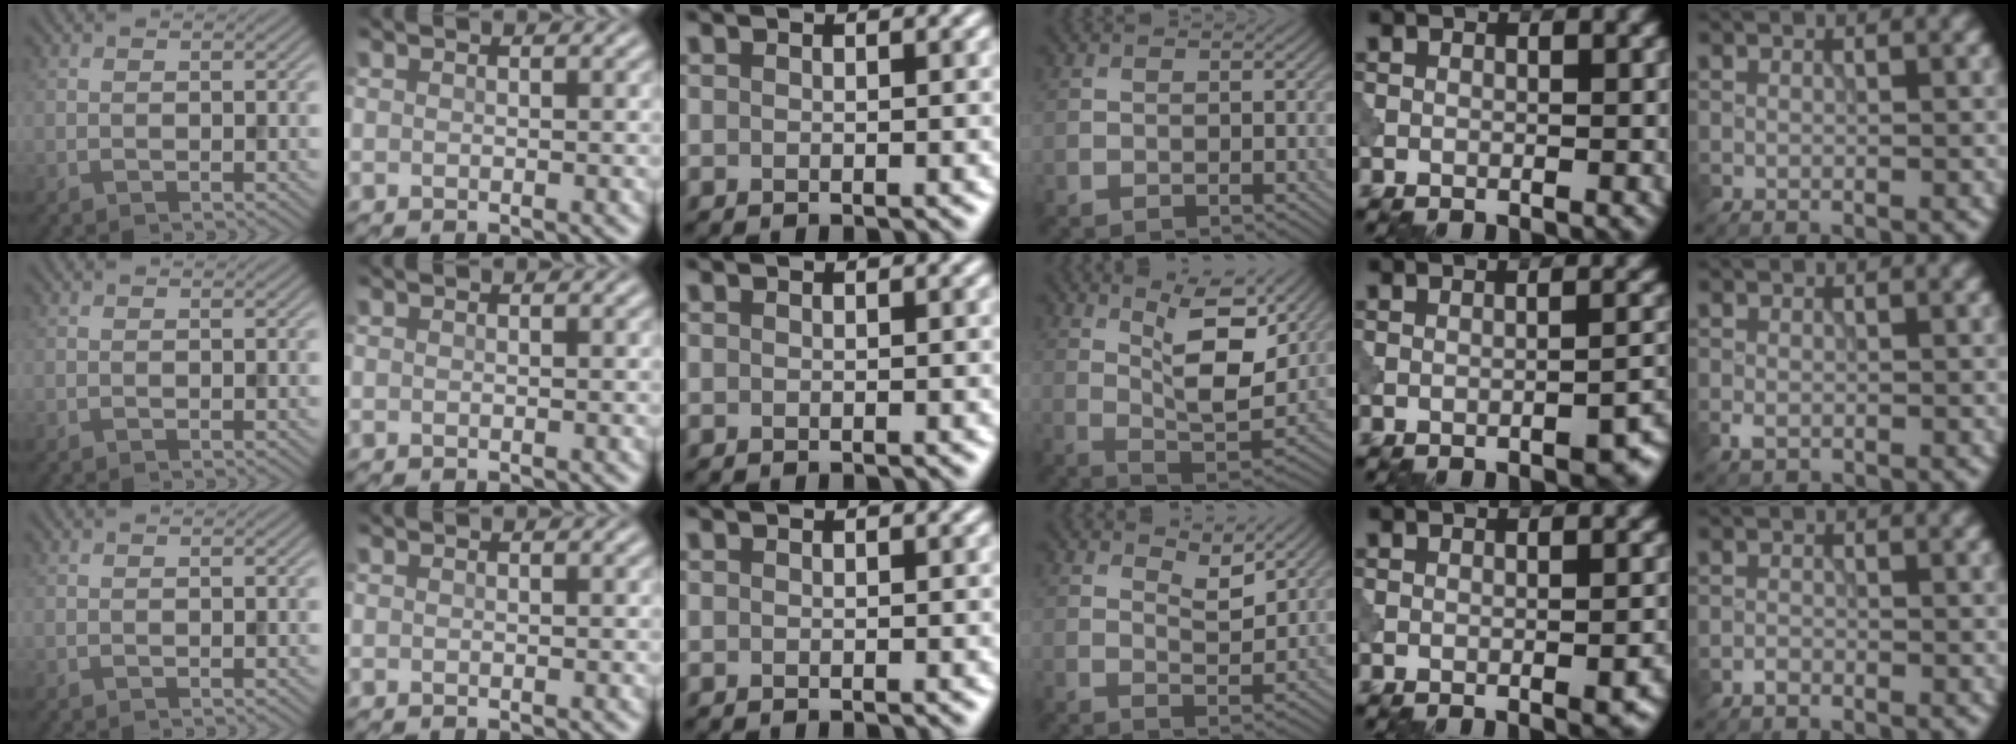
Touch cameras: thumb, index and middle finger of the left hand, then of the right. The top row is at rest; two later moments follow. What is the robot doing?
{"motion": "shake", "object": "bell"}